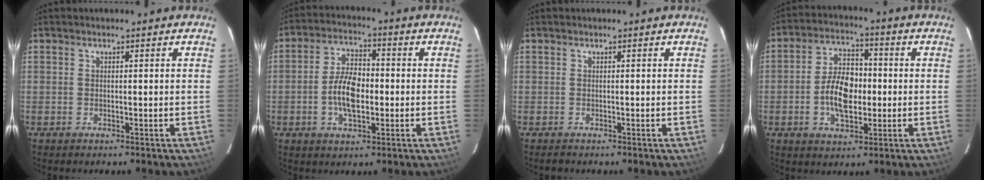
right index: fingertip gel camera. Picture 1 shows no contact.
{"total": 8.8, "force": [-1.5, 4.5, 7.4], "torque": [-0.146, 0.011, -0.026]}
{"total": 0.5, "force": [-0.5, 0.2, 0.0], "torque": [-0.001, -0.001, -0.010]}
{"total": 10.2, "force": [-1.6, 5.8, 8.2], "torque": [-0.157, 0.016, -0.025]}